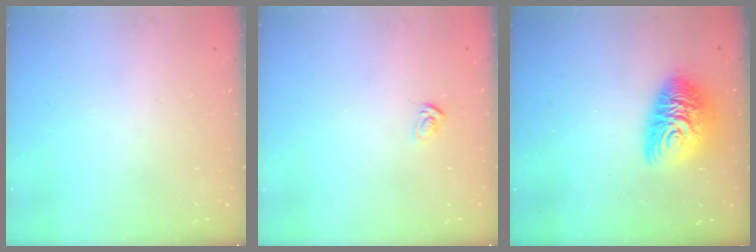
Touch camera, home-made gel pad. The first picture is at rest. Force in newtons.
{"total": 3.6, "press": 3.6, "slide": 0.2}
{"total": 12.1, "press": 12.0, "slide": 1.2}